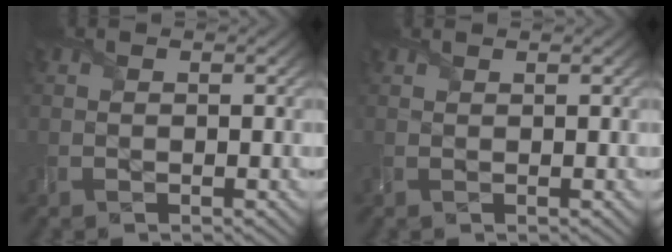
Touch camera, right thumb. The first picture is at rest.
{"total": 0.6, "force": [0.5, 0.2, 0.3], "torque": [-0.014, 0.004, 0.011]}